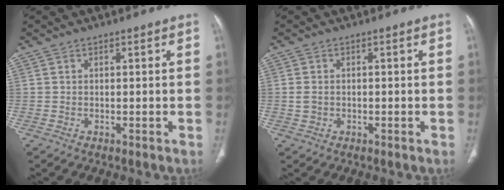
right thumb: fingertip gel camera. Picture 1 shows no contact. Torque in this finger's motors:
{"motor_torque": [-0.14, -0.15, -0.04, 0.16, -0.02]}